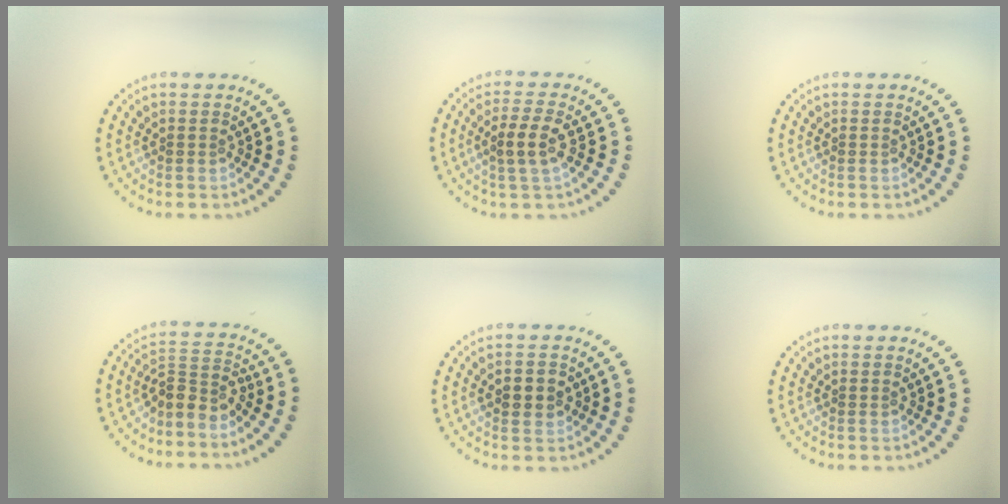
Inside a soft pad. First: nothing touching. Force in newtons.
{"total": 2.8, "press": 2.7, "slide": 1.0}
{"total": 0.0}
{"total": 2.8, "press": 2.0, "slide": 2.0}
{"total": 2.3, "press": 2.3, "slide": 0.2}
{"total": 0.0}